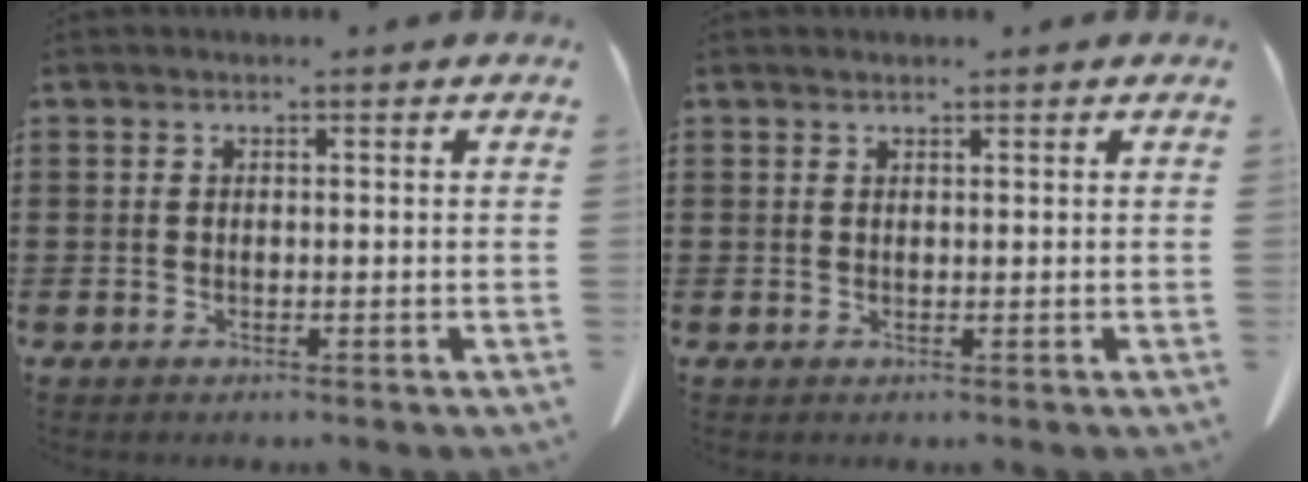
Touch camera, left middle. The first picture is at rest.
{"total": 0.6, "force": [0.6, 0.1, 0.2], "torque": [-0.006, -0.001, 0.012]}